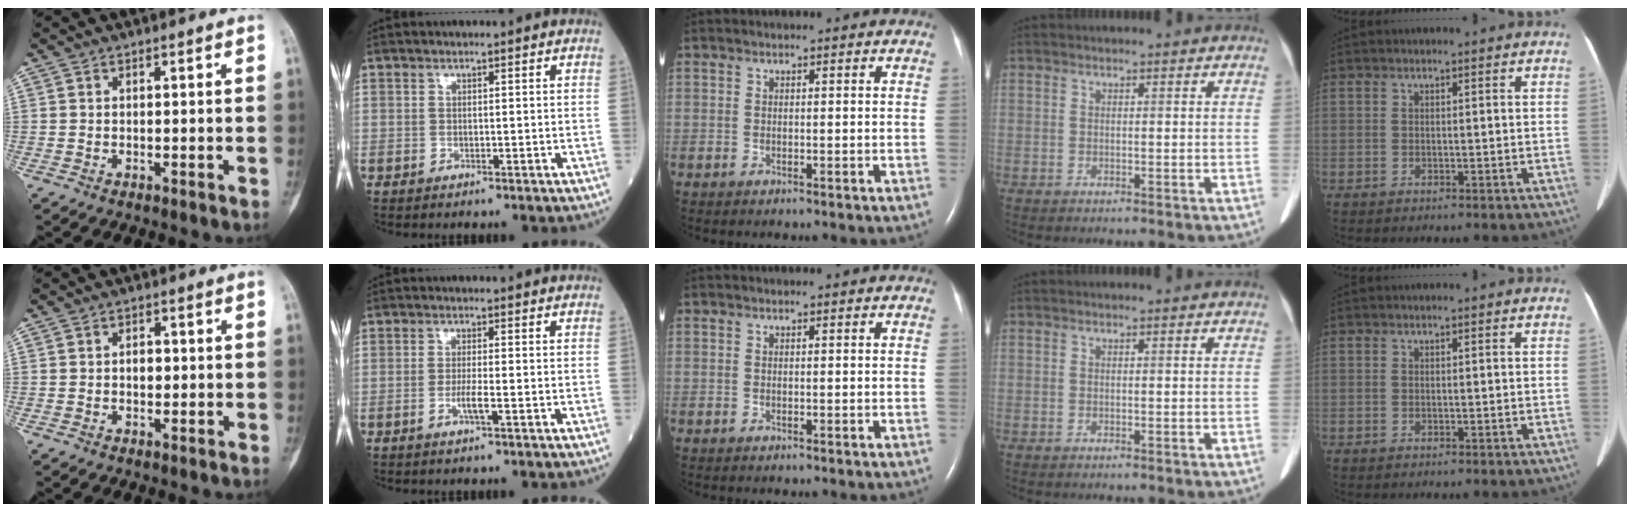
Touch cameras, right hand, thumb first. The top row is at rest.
{"thumb": {"total": 2.2, "force": [0.0, 1.6, 1.6], "torque": [-0.012, 0.003, -0.001]}, "index": {"total": 2.3, "force": [-0.9, -0.1, 2.2], "torque": [-0.045, -0.003, -0.017]}}